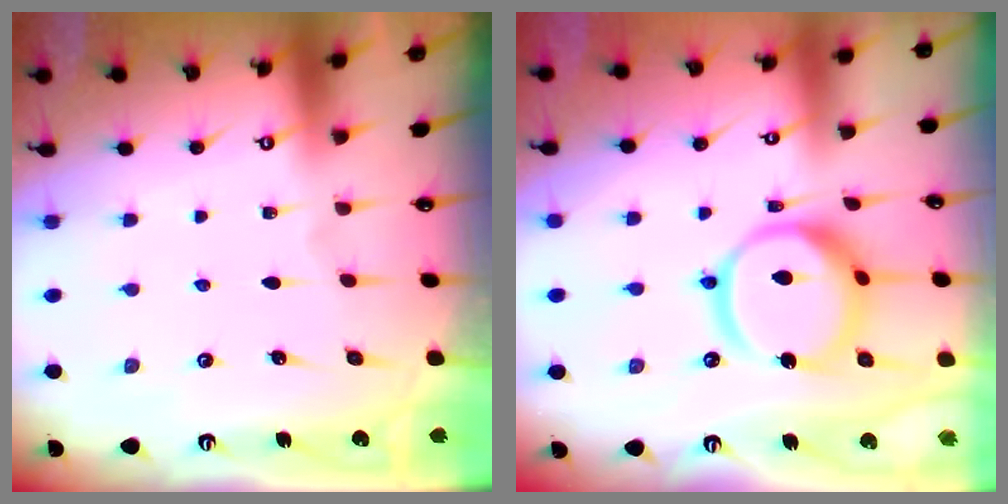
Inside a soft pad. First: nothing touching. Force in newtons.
{"total": 14.7, "press": 14.6, "slide": 1.6}